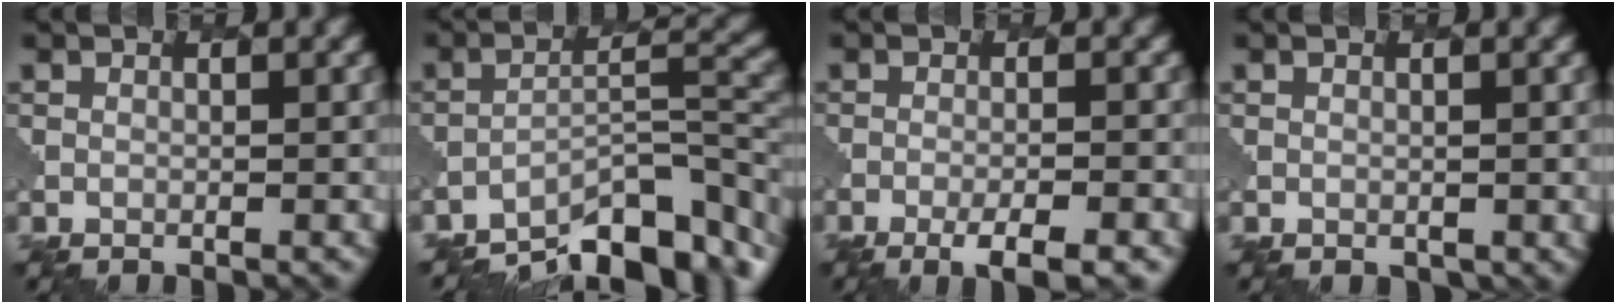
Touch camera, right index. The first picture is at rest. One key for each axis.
{"total": 9.8, "fx": -7.2, "fy": 3.3, "fz": 5.7, "tx": -0.077, "ty": 0.001, "tz": -0.122}
{"total": 4.0, "fx": -2.3, "fy": 0.8, "fz": 3.2, "tx": -0.051, "ty": 0.003, "tz": -0.037}
{"total": 1.0, "fx": 0.2, "fy": 0.9, "fz": 0.4, "tx": -0.008, "ty": -0.006, "tz": 0.005}